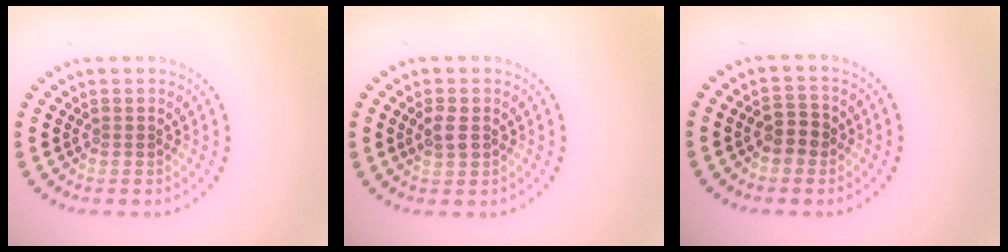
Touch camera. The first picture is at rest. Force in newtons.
{"total": 1.6, "press": 1.5, "slide": 0.3}
{"total": 1.8, "press": 1.7, "slide": 0.5}